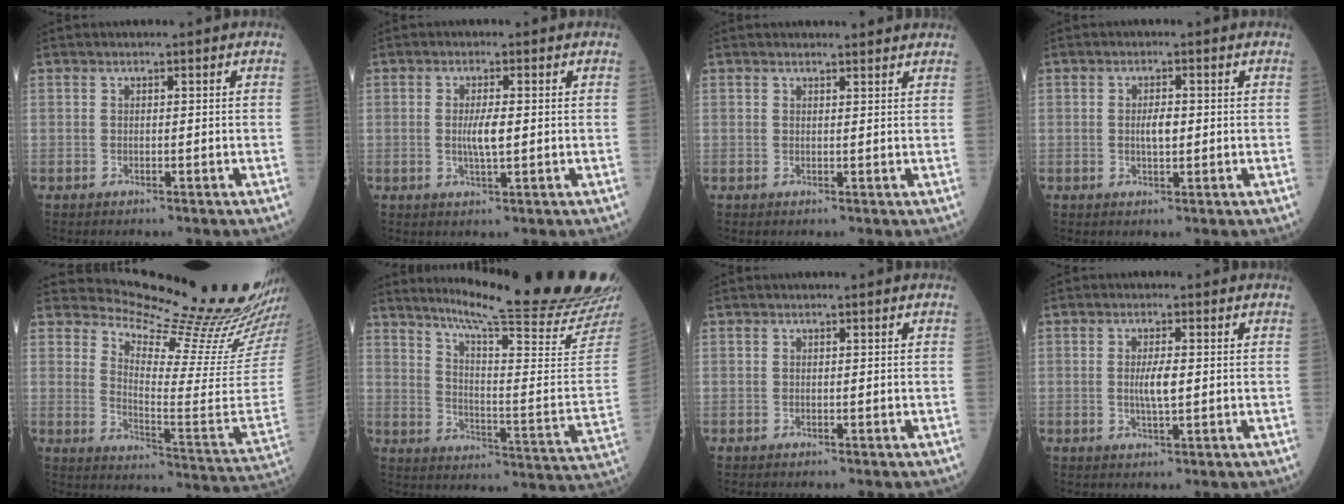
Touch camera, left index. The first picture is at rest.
{"total": 3.2, "force": [0.1, 0.4, 3.2], "torque": [-0.062, -0.003, 0.003]}
{"total": 4.0, "force": [3.9, 0.7, 0.7], "torque": [-0.013, 0.007, 0.040]}
{"total": 2.5, "force": [0.1, 0.9, 2.3], "torque": [-0.043, 0.001, 0.002]}
{"total": 24.2, "force": [22.7, 0.9, 8.2], "torque": [-0.130, -0.144, 0.284]}
{"total": 24.3, "force": [21.7, -2.2, 10.7], "torque": [-0.173, -0.115, 0.288]}
{"total": 0.0}
{"total": 3.2, "force": [0.1, 0.5, 3.2], "torque": [-0.061, -0.002, 0.004]}